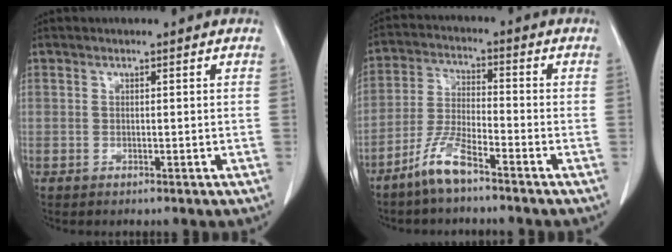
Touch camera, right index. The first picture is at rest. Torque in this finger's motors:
{"motor_torque": [0.21, -0.27, 0.15, 0.04]}